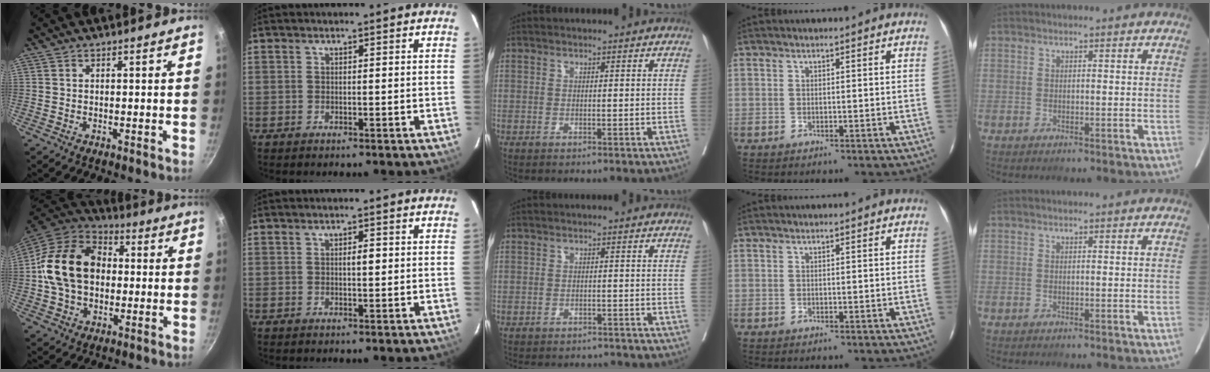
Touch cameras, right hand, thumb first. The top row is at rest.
{"thumb": {"total": 18.9, "force": [0.2, 13.8, 12.9], "torque": [-0.218, 0.026, -0.002]}, "index": {"total": 1.7, "force": [0.1, 0.6, 1.6], "torque": [-0.030, 0.002, 0.001]}, "middle": {"total": 8.1, "force": [-7.5, 2.4, 1.6], "torque": [-0.021, 0.005, -0.092]}}